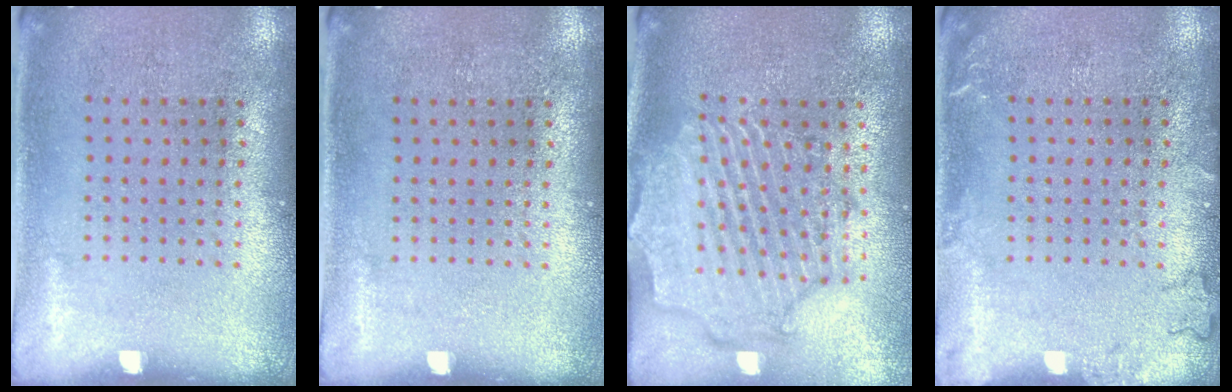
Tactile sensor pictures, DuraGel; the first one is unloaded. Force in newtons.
{"total": 0.0}
{"total": 2.5, "press": 2.2, "slide": 1.1}
{"total": 1.3, "press": 1.3, "slide": 0.3}